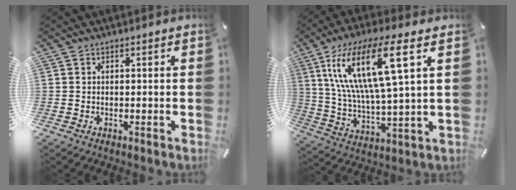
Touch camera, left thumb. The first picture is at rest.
{"total": 18.2, "force": [8.0, 4.3, 15.8], "torque": [-0.340, -0.018, 0.120]}